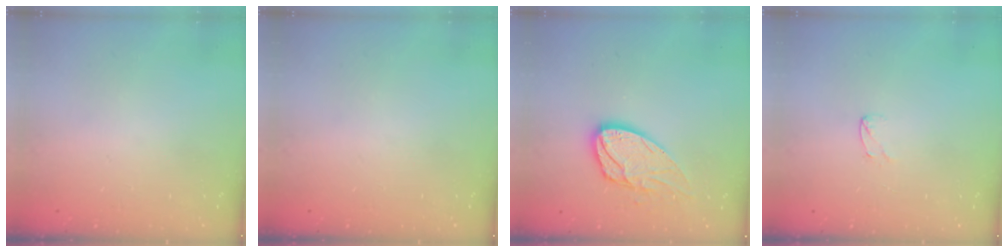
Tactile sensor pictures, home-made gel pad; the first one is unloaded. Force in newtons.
{"total": 0.0}
{"total": 12.7, "press": 12.7, "slide": 1.3}
{"total": 3.9, "press": 3.8, "slide": 0.3}